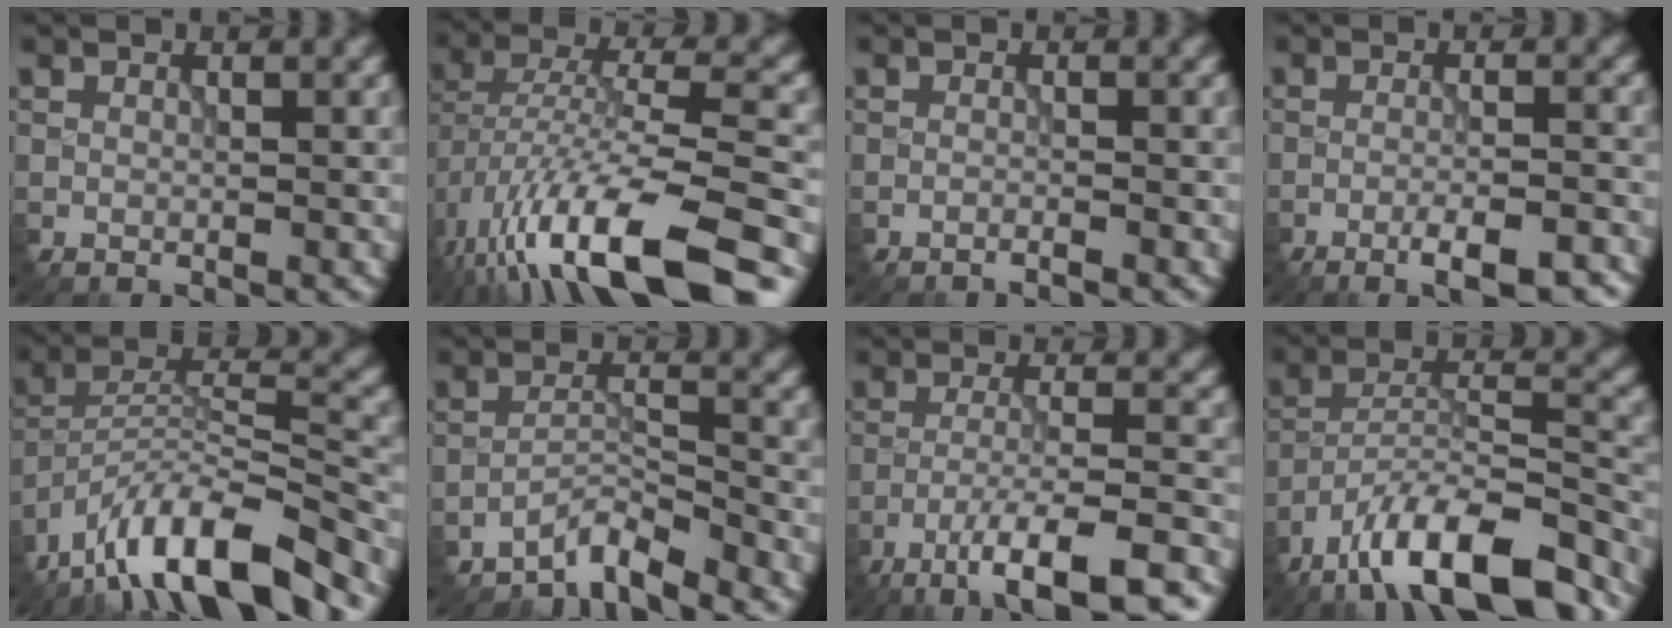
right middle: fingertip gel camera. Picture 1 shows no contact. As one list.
[{"total": 14.5, "force": [-8.2, 5.0, 10.8], "torque": [-0.205, 0.005, -0.135]}, {"total": 1.0, "force": [-0.9, 0.1, 0.5], "torque": [-0.002, 0.000, -0.025]}, {"total": 5.1, "force": [-3.4, 1.1, 3.7], "torque": [-0.058, 0.003, -0.049]}, {"total": 13.2, "force": [-10.3, 3.7, 7.4], "torque": [-0.133, 0.020, -0.186]}, {"total": 3.5, "force": [-3.4, 0.1, 0.8], "torque": [-0.013, 0.007, -0.072]}, {"total": 10.0, "force": [-6.9, 2.1, 7.0], "torque": [-0.122, 0.003, -0.112]}, {"total": 13.3, "force": [-10.1, 4.3, 7.5], "torque": [-0.129, 0.016, -0.175]}]